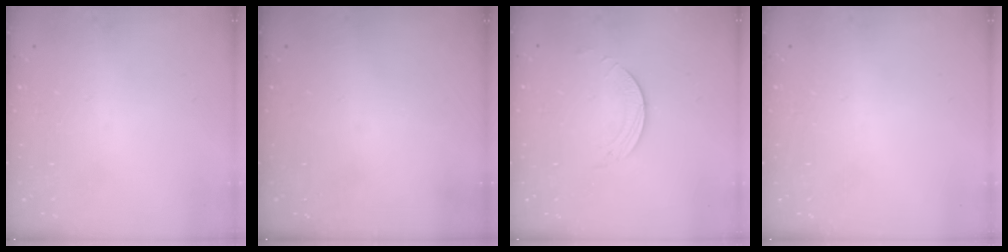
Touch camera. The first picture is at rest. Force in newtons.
{"total": 0.0}
{"total": 2.0, "press": 2.0, "slide": 0.2}
{"total": 0.0}